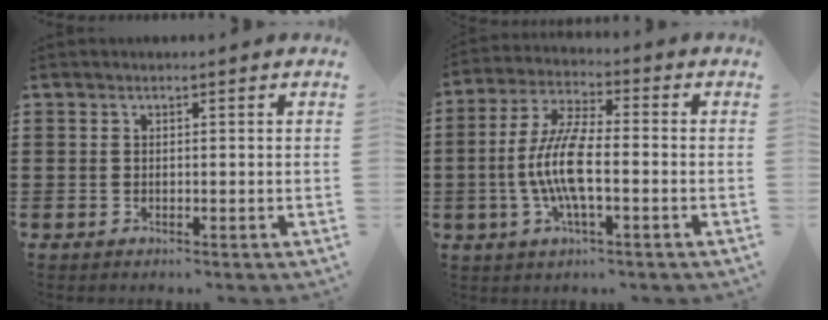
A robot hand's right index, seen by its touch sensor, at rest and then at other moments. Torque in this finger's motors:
{"motor_torque": [2.14, 0.00, 1.05, 0.21]}